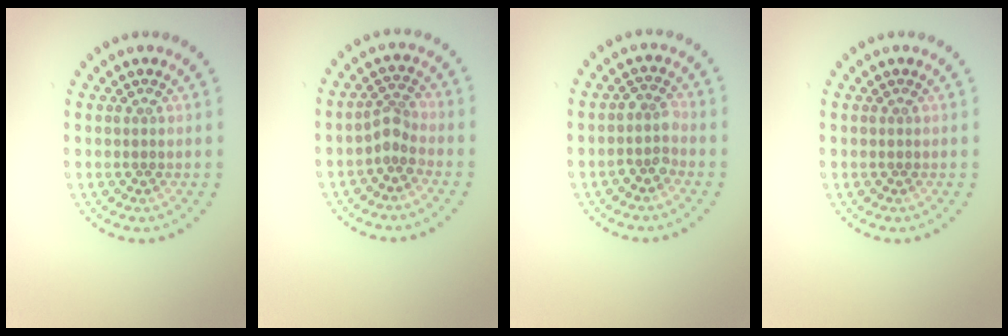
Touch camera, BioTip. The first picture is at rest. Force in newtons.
{"total": 1.9, "press": 1.4, "slide": 1.3}
{"total": 1.9, "press": 1.5, "slide": 1.1}
{"total": 0.0}